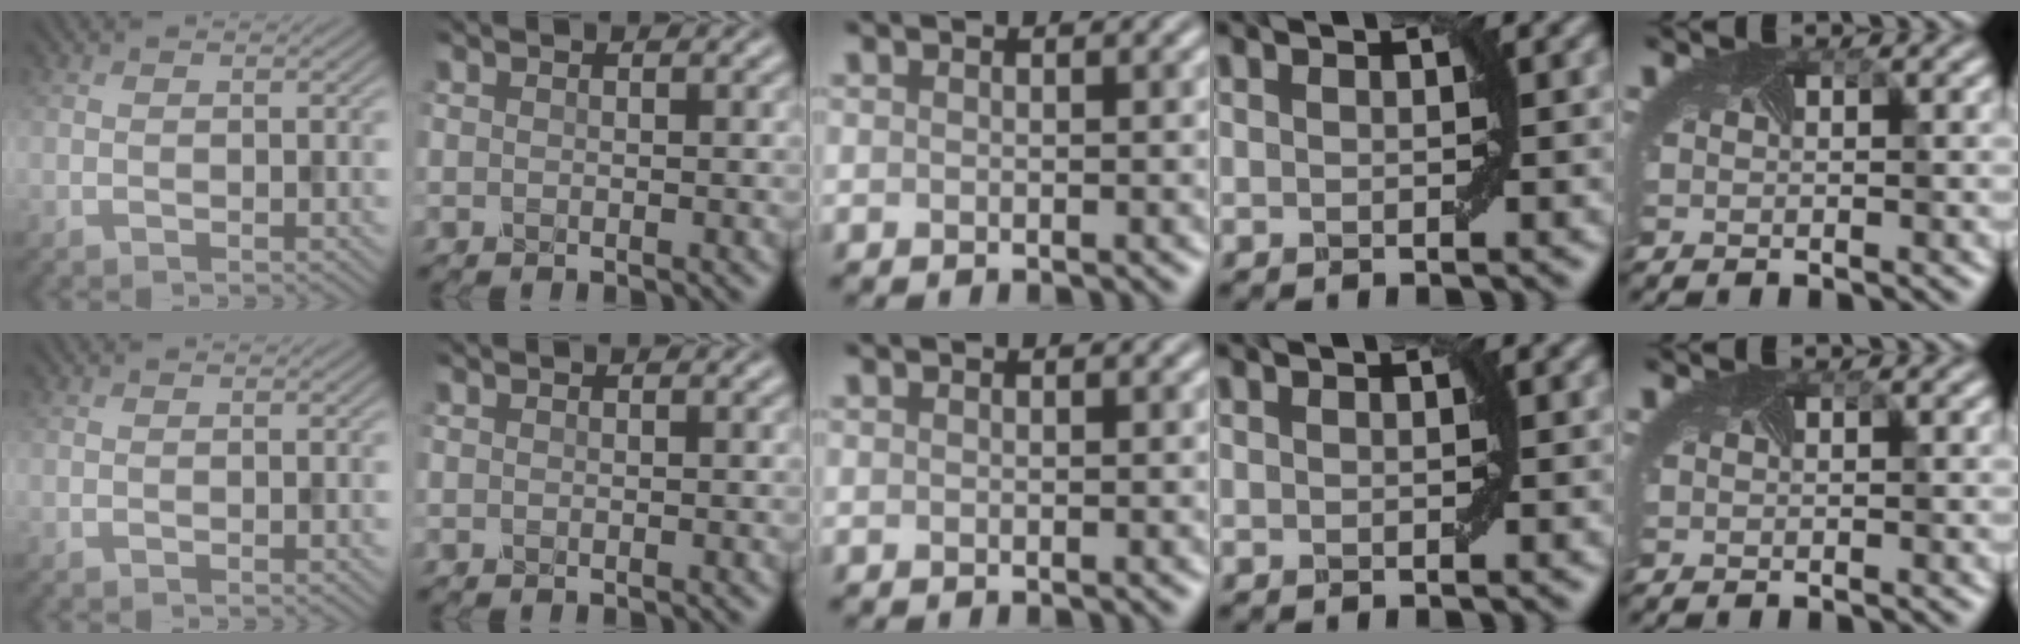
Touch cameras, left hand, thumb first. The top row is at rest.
{}